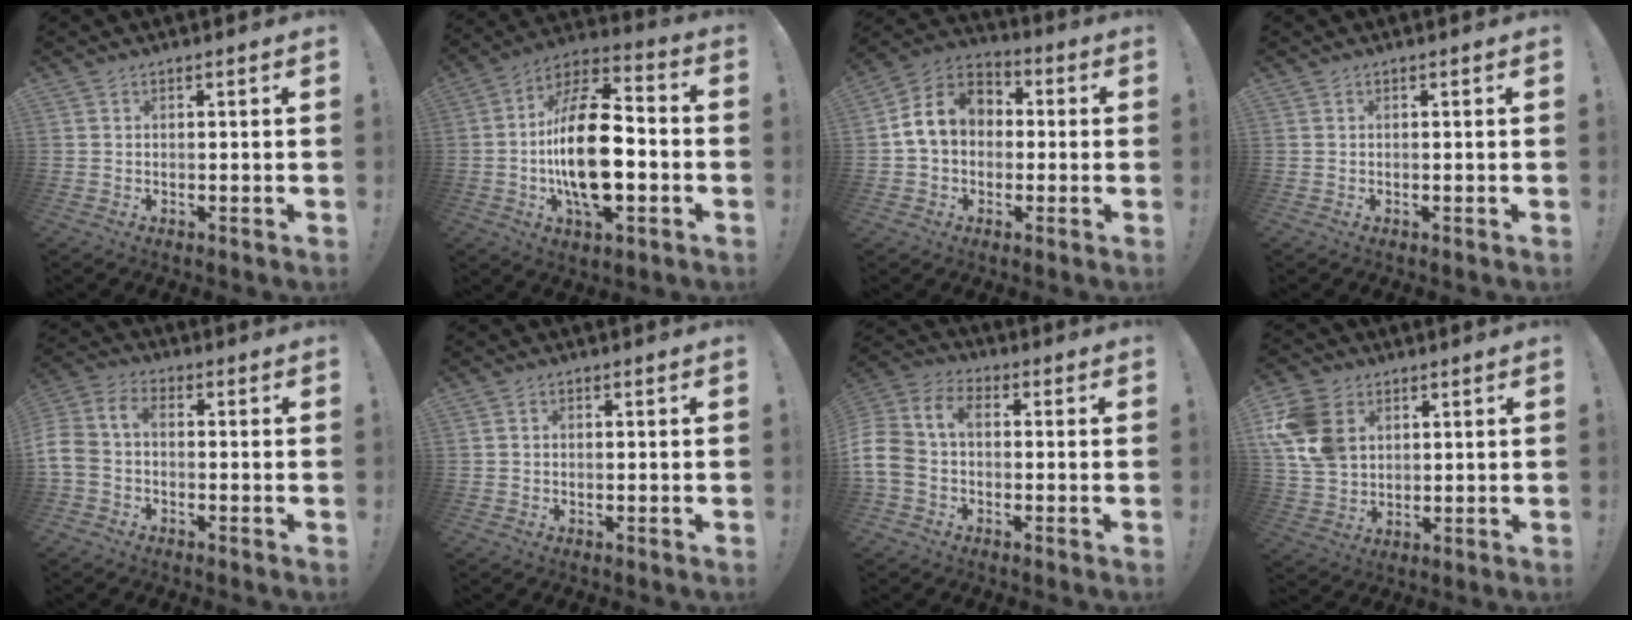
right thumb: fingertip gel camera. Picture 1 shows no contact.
{"total": 22.2, "force": [-3.6, 10.9, 19.0], "torque": [-0.346, 0.015, -0.059]}
{"total": 12.5, "force": [1.6, 10.0, 7.3], "torque": [-0.111, 0.011, 0.039]}
{"total": 0.0}
{"total": 7.4, "force": [-1.2, 4.9, 5.5], "torque": [-0.126, 0.006, -0.019]}
{"total": 0.6, "force": [-0.2, 0.5, 0.1], "torque": [-0.002, 0.001, -0.004]}
{"total": 11.1, "force": [-0.5, 7.7, 8.1], "torque": [-0.175, 0.014, -0.005]}
{"total": 14.5, "force": [4.7, 11.1, 8.0], "torque": [-0.159, -0.014, 0.095]}